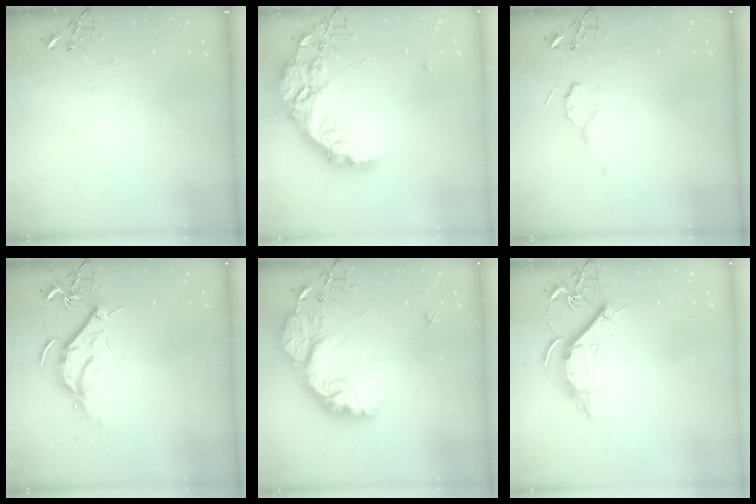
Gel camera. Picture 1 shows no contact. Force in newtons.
{"total": 24.7, "press": 24.6, "slide": 2.0}
{"total": 7.0, "press": 6.9, "slide": 0.8}
{"total": 9.5, "press": 9.4, "slide": 1.0}
{"total": 22.6, "press": 22.5, "slide": 1.9}
{"total": 10.9, "press": 10.9, "slide": 0.7}